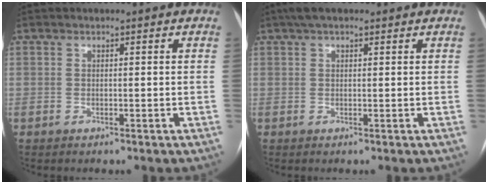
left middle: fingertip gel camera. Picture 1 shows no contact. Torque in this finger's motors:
{"motor_torque": [0.42, -0.48, 0.16, 0.06]}